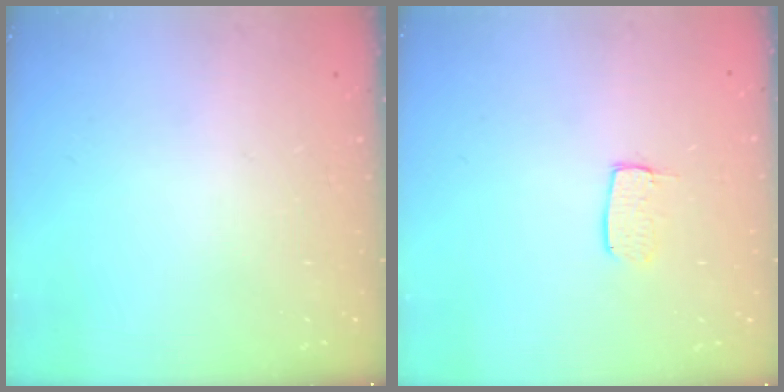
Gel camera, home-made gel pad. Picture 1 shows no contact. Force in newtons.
{"total": 5.2, "press": 5.1, "slide": 0.5}